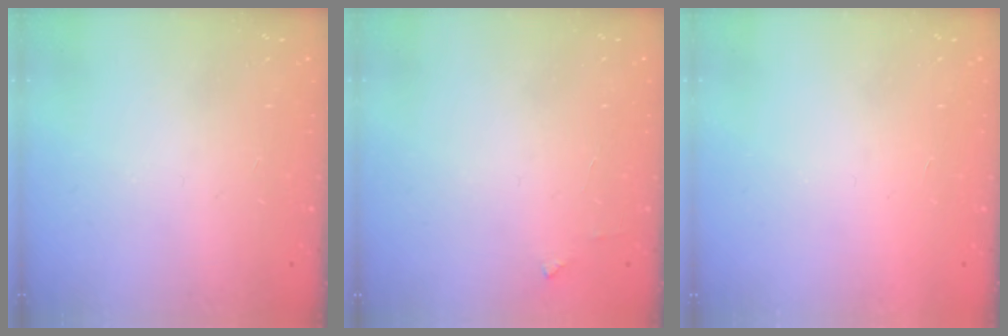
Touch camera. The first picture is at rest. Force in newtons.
{"total": 2.6, "press": 2.6, "slide": 0.2}
{"total": 1.7, "press": 1.7, "slide": 0.1}